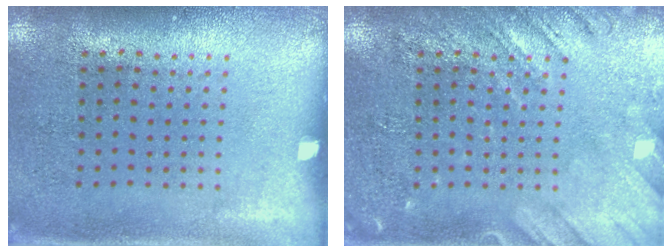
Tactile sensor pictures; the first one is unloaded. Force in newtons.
{"total": 2.9, "press": 2.8, "slide": 0.3}